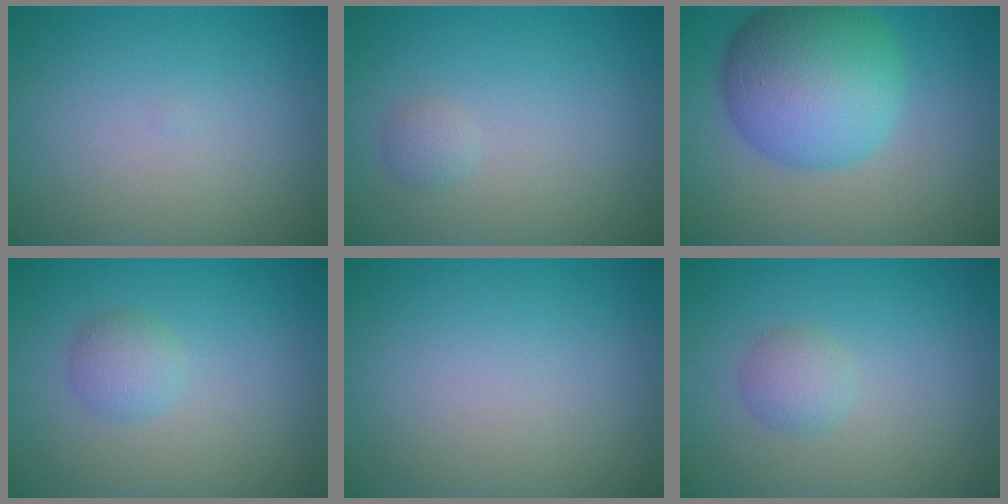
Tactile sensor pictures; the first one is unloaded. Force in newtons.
{"total": 0.9, "press": 0.9, "slide": 0.0}
{"total": 9.7, "press": 9.7, "slide": 0.2}
{"total": 1.8, "press": 1.8, "slide": 0.1}
{"total": 0.0}
{"total": 1.8, "press": 1.8, "slide": 0.1}